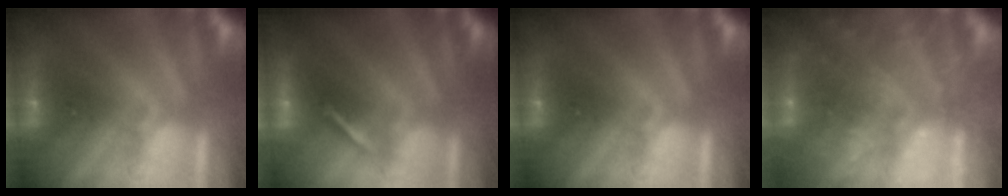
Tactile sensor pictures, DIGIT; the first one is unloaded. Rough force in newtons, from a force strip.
{"total": 1.7}
{"total": 0.0}
{"total": 8.3}